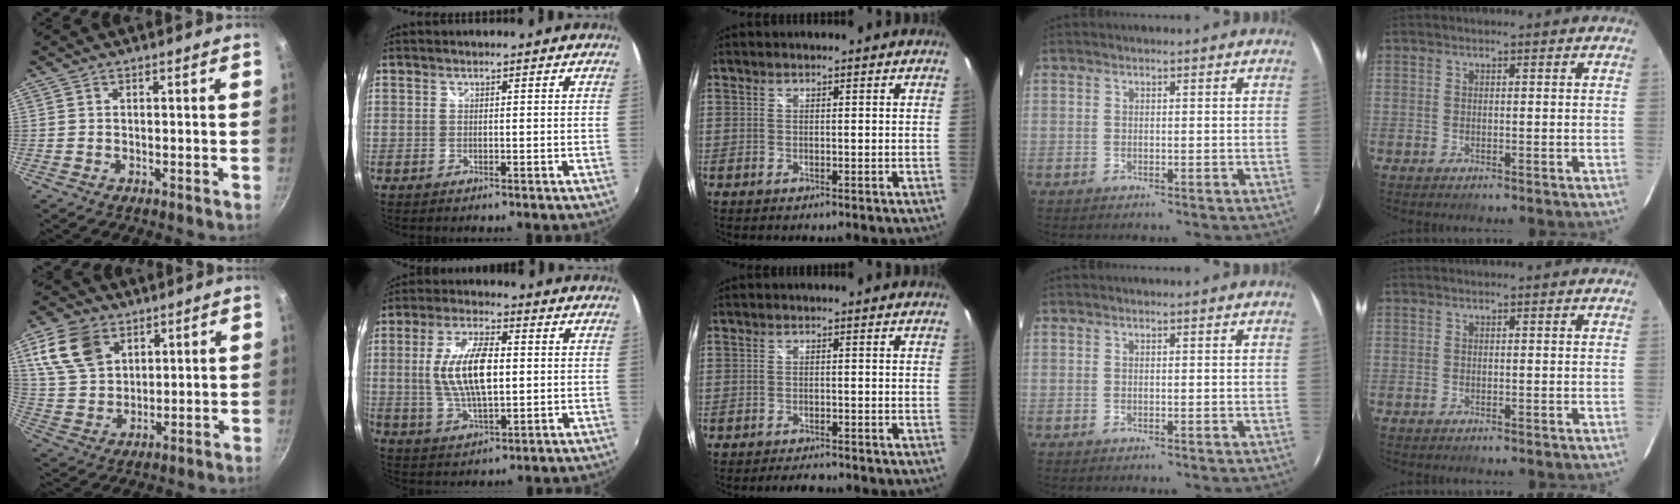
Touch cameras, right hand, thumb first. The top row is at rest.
{"thumb": {"total": 12.6, "force": [5.9, 8.6, 7.1], "torque": [-0.120, -0.011, 0.121]}, "index": {"total": 12.5, "force": [0.8, 5.2, 11.3], "torque": [-0.220, 0.003, 0.019]}, "middle": {"total": 3.3, "force": [-3.0, 0.9, 1.1], "torque": [-0.026, -0.007, -0.044]}}